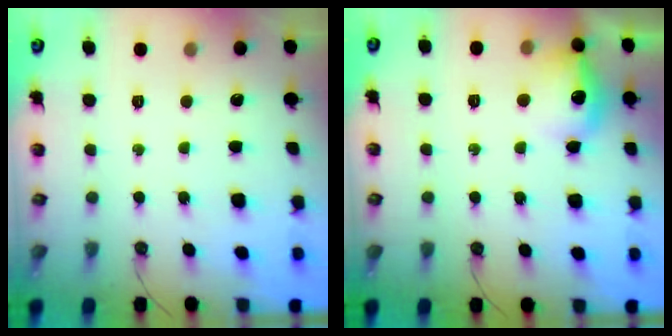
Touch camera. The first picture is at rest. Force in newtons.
{"total": 13.7, "press": 13.6, "slide": 1.0}